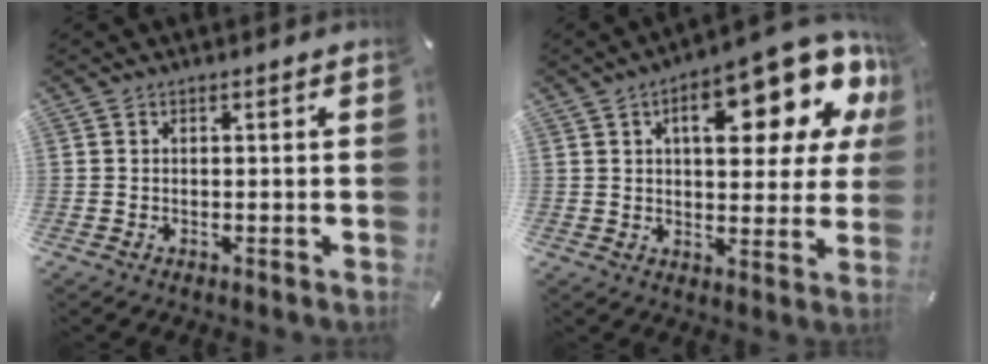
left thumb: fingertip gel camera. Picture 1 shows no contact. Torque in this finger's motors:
{"motor_torque": [2.45, 2.56, 1.67, -1.10, 0.20]}